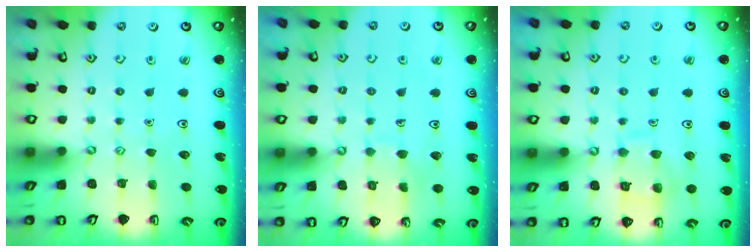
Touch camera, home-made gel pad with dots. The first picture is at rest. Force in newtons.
{"total": 5.3, "press": 5.3, "slide": 0.4}
{"total": 10.7, "press": 10.6, "slide": 1.1}